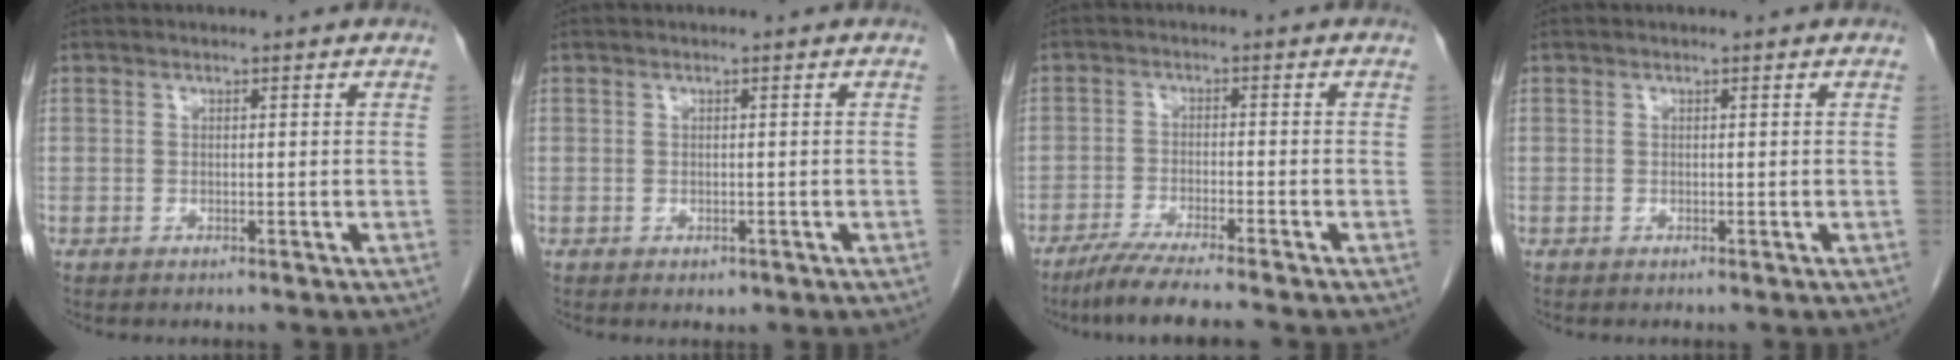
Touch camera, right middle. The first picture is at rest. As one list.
[{"total": 0.9, "force": [-0.4, 0.6, 0.5], "torque": [-0.006, 0.000, -0.001]}, {"total": 7.3, "force": [-6.0, -0.6, 4.0], "torque": [-0.063, -0.023, -0.103]}, {"total": 0.0}]